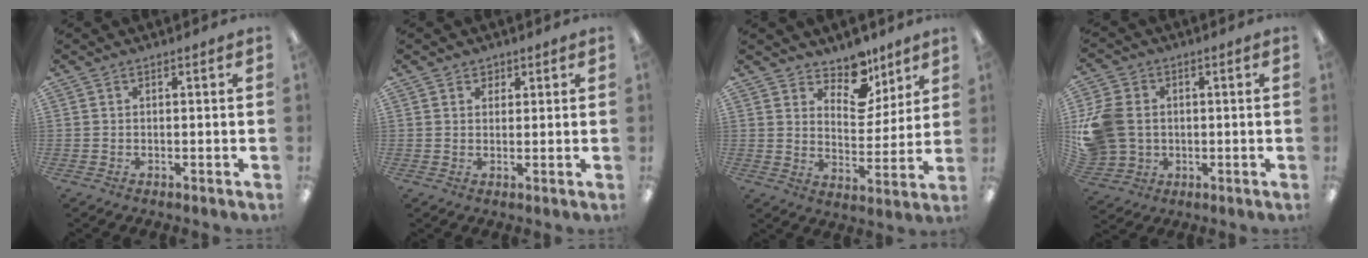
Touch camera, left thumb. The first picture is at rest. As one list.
[{"total": 2.0, "force": [1.3, 1.6, 0.1], "torque": [0.003, 0.000, 0.022]}, {"total": 10.5, "force": [8.1, 5.5, 3.7], "torque": [-0.048, -0.058, 0.146]}, {"total": 12.6, "force": [0.6, 10.6, 6.8], "torque": [-0.158, 0.021, 0.020]}]